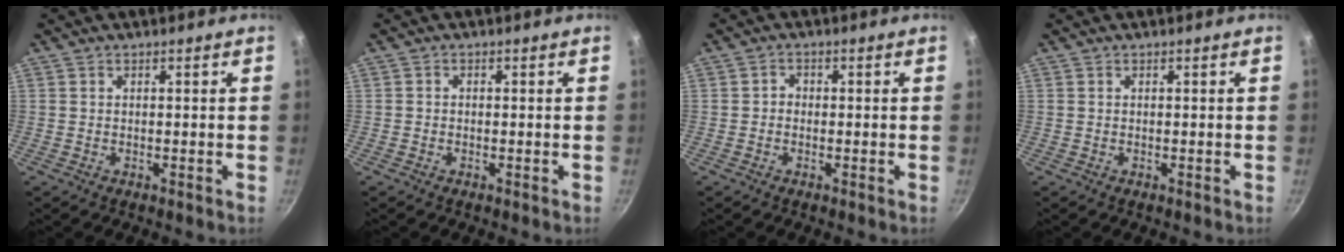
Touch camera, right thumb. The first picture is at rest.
{"total": 0.5, "force": [-0.3, 0.4, 0.2], "torque": [-0.005, 0.004, -0.006]}
{"total": 1.4, "force": [-0.5, 1.2, 0.6], "torque": [-0.005, 0.007, -0.013]}
{"total": 0.0}